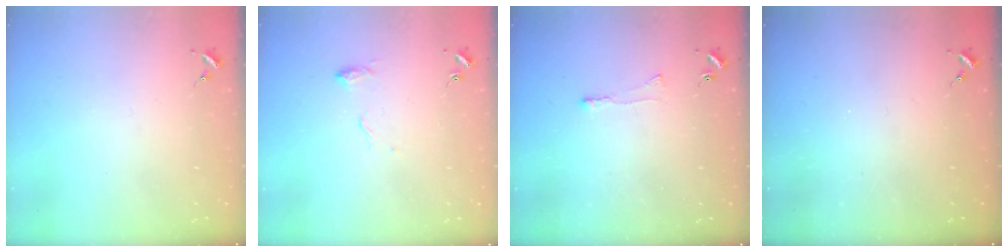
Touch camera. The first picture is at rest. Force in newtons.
{"total": 6.7, "press": 6.7, "slide": 0.4}
{"total": 4.5, "press": 4.5, "slide": 0.3}
{"total": 0.0}